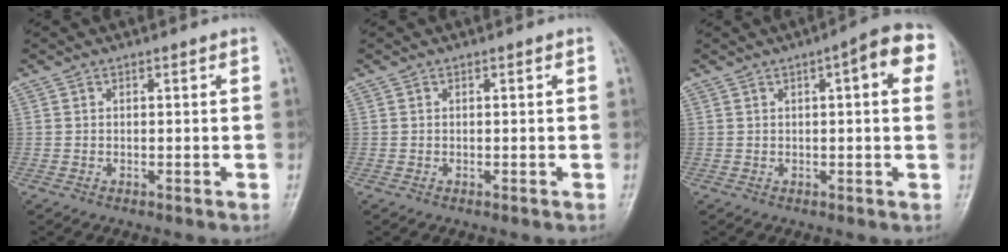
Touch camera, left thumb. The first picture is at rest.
{"total": 0.0}
{"total": 9.0, "force": [2.8, 2.6, 8.2], "torque": [-0.088, 0.016, 0.025]}